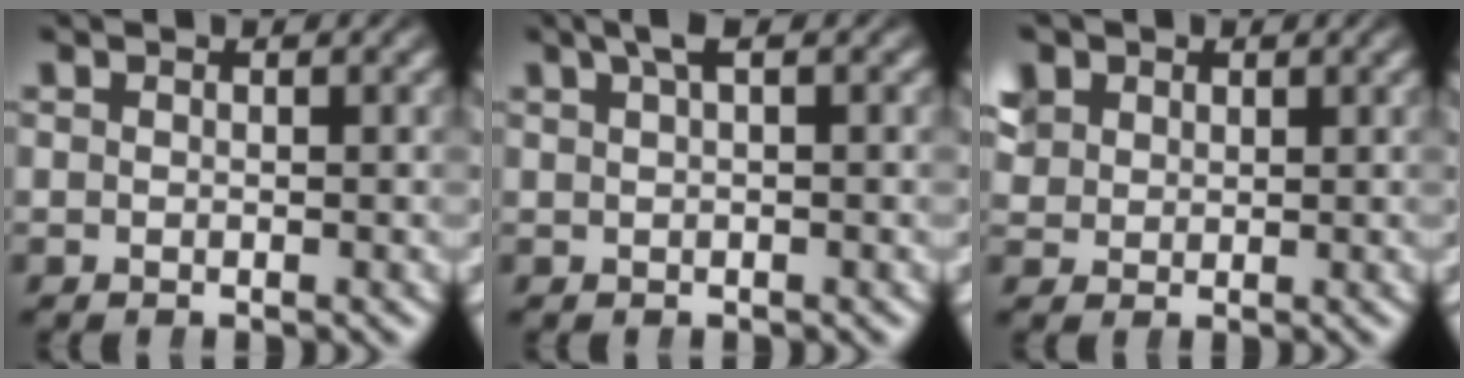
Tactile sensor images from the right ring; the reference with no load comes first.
{"total": 2.1, "force": [1.3, 0.2, 1.6], "torque": [-0.019, 0.016, 0.018]}
{"total": 3.7, "force": [1.8, 2.9, 1.5], "torque": [-0.036, 0.004, 0.034]}